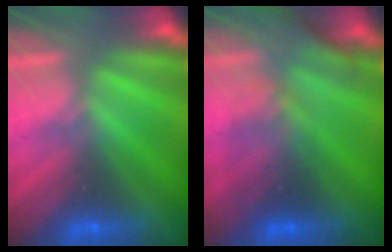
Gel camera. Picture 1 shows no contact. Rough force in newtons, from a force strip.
{"total": 2.8}